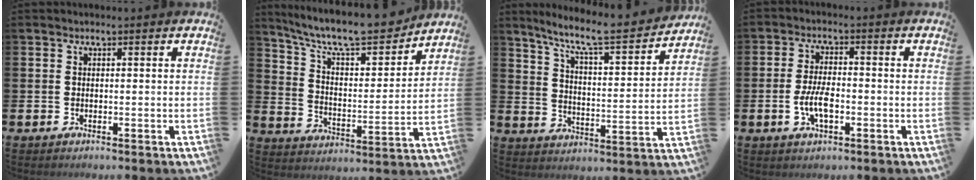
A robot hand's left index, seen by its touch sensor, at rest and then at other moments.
{"total": 10.7, "force": [9.7, 2.4, 3.9], "torque": [-0.106, -0.072, 0.165]}
{"total": 8.5, "force": [7.5, 1.1, 4.0], "torque": [-0.103, -0.053, 0.122]}
{"total": 4.7, "force": [-1.1, 2.0, 4.2], "torque": [-0.084, 0.002, -0.024]}